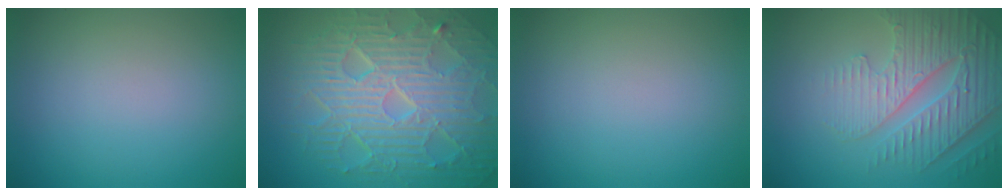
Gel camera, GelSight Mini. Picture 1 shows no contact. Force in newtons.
{"total": 10.5, "press": 6.7, "slide": 8.1}
{"total": 0.0}
{"total": 4.9, "press": 4.5, "slide": 2.0}